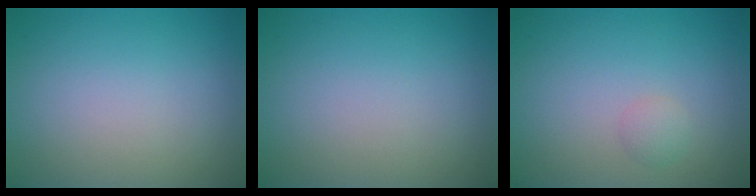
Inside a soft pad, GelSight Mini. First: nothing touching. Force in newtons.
{"total": 0.0}
{"total": 1.1, "press": 1.1, "slide": 0.0}